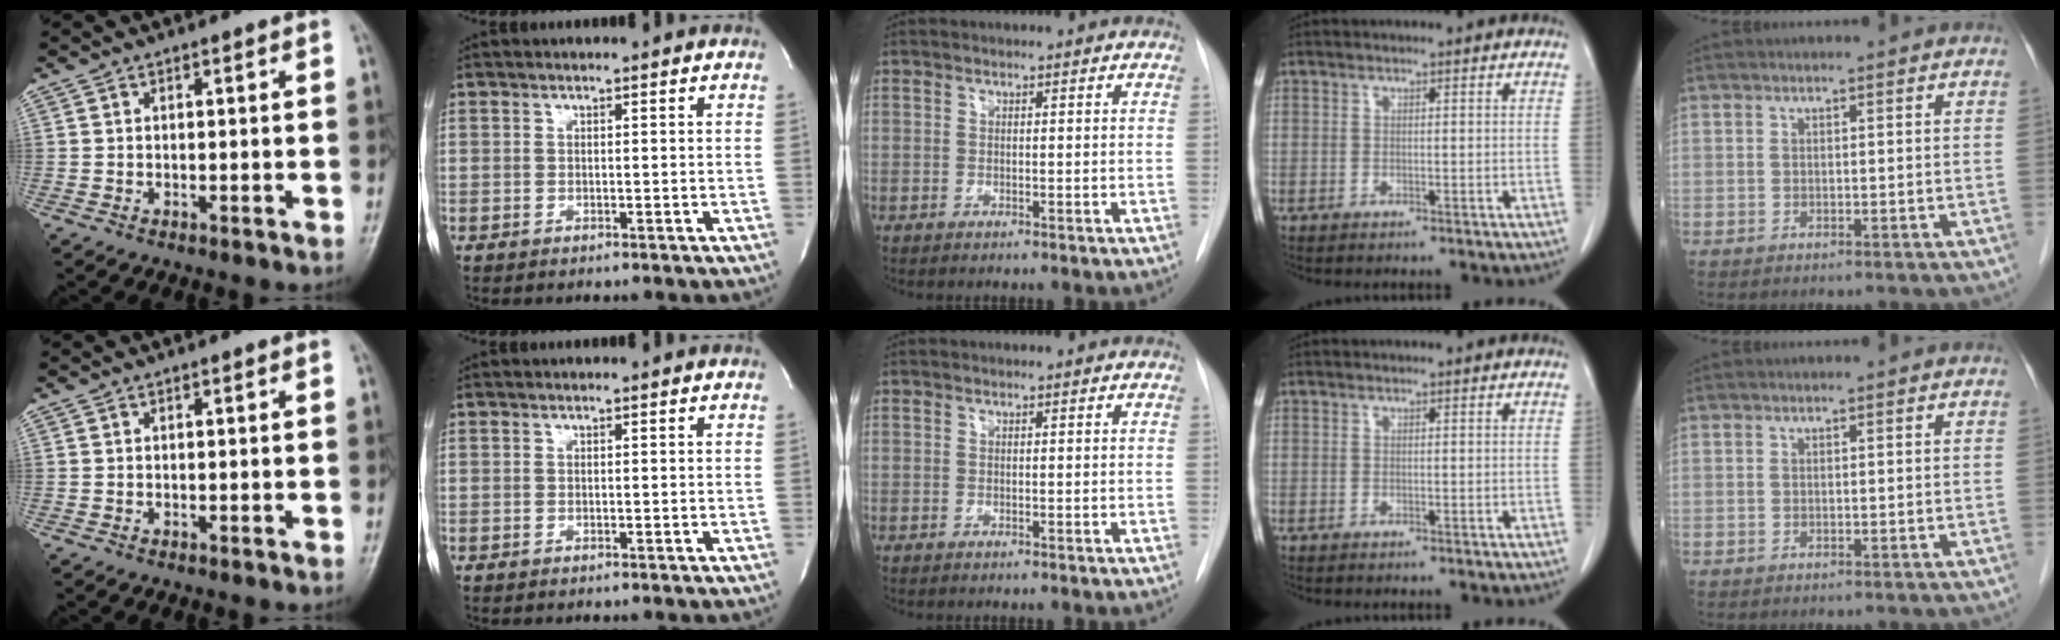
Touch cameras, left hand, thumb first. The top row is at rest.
{}